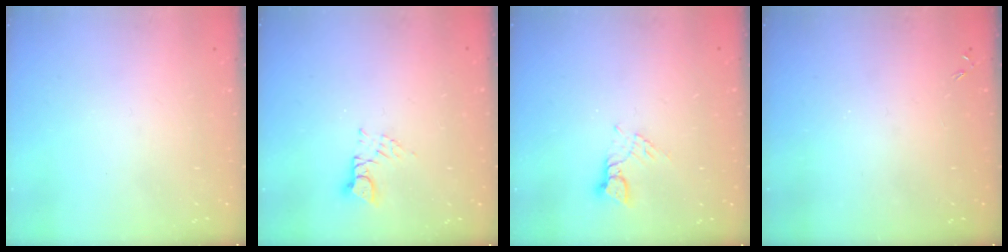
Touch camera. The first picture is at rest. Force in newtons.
{"total": 2.8, "press": 2.8, "slide": 0.3}
{"total": 2.6, "press": 2.6, "slide": 0.3}
{"total": 0.0}